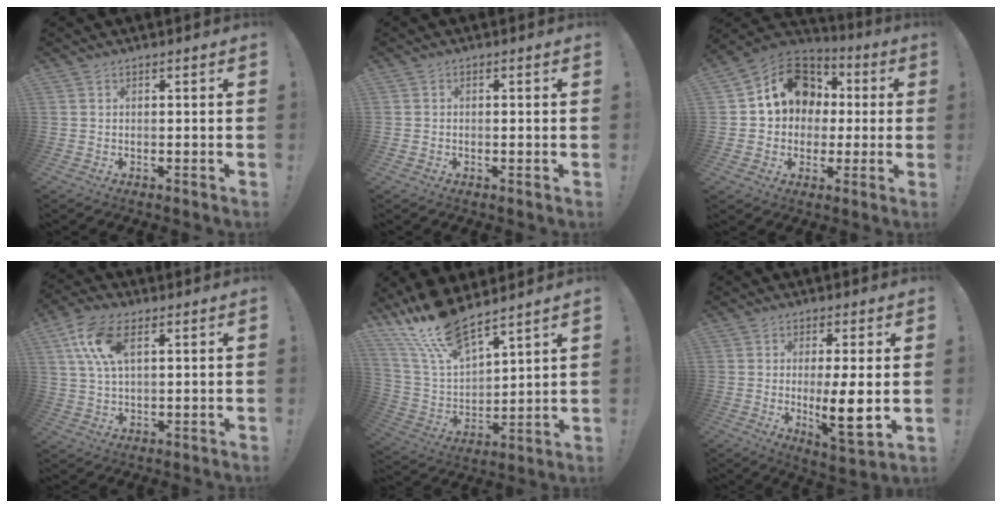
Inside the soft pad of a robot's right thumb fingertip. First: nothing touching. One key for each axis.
{"total": 1.1, "fx": -0.5, "fy": 0.7, "fz": 0.6, "tx": -0.010, "ty": 0.003, "tz": -0.009}
{"total": 15.4, "fx": 3.6, "fy": 12.9, "fz": 7.6, "tx": -0.103, "ty": 0.001, "tz": 0.078}
{"total": 11.4, "fx": 4.5, "fy": 6.0, "fz": 8.6, "tx": -0.170, "ty": -0.008, "tz": 0.081}
{"total": 16.7, "fx": 13.8, "fy": 5.4, "fz": 7.7, "tx": -0.166, "ty": -0.098, "tz": 0.255}
{"total": 10.8, "fx": -0.3, "fy": 2.3, "fz": 10.5, "tx": -0.174, "ty": -0.016, "tz": -0.009}